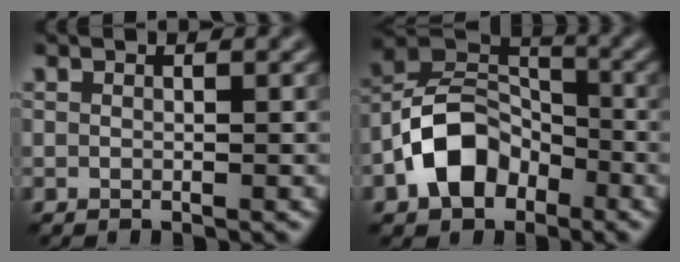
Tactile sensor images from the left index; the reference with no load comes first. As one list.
[{"total": 7.1, "force": [-3.3, 4.9, 4.0], "torque": [-0.068, 0.009, -0.074]}]